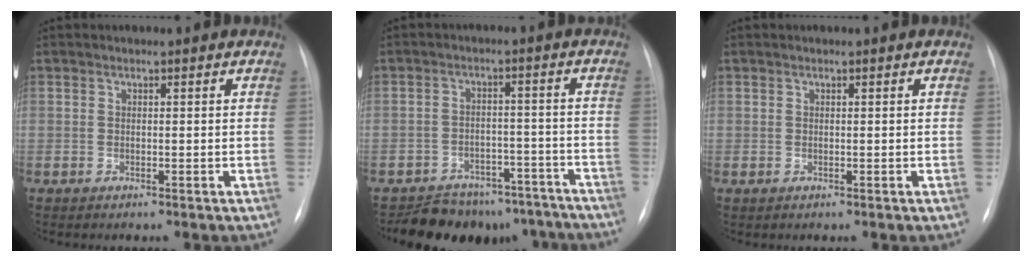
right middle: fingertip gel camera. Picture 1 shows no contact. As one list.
[{"total": 15.1, "force": [-13.1, 6.7, 3.3], "torque": [-0.032, 0.026, -0.164]}, {"total": 0.0}]